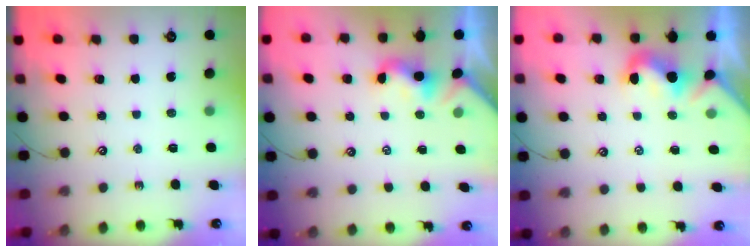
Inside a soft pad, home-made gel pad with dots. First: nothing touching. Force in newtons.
{"total": 1.7, "press": 1.7, "slide": 0.5}
{"total": 1.1, "press": 0.9, "slide": 0.6}